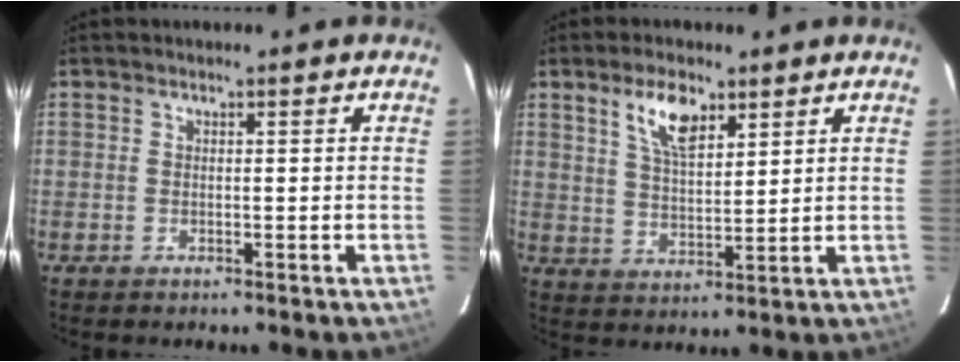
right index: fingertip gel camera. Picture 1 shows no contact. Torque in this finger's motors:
{"motor_torque": [0.14, 0.09, 0.24, 0.09]}